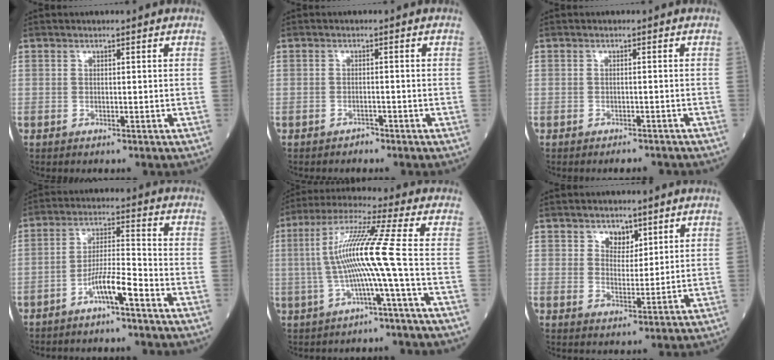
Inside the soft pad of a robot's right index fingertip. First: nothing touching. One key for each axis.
{"total": 1.0, "fx": -0.9, "fy": 0.3, "fz": 0.2, "tx": -0.003, "ty": 0.001, "tz": -0.016}
{"total": 1.8, "fx": -1.7, "fy": 0.4, "fz": 0.4, "tx": -0.004, "ty": -0.003, "tz": -0.019}
{"total": 6.0, "fx": -3.8, "fy": 0.0, "fz": 4.6, "tx": -0.087, "ty": 0.010, "tz": -0.072}
{"total": 10.8, "fx": -1.1, "fy": -2.1, "fz": 10.6, "tx": -0.214, "ty": 0.015, "tz": -0.023}
{"total": 3.6, "fx": 2.3, "fy": 2.3, "fz": 1.6, "tx": -0.022, "ty": -0.002, "tz": 0.042}